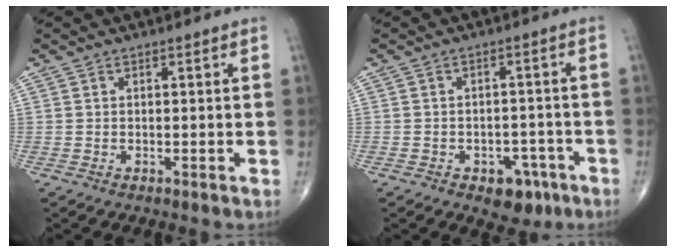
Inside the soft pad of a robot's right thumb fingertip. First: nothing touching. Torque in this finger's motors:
{"motor_torque": [2.02, 0.97, 0.32, -0.49, -0.01]}